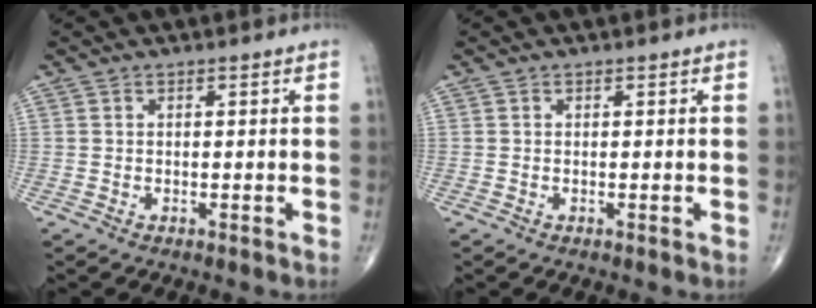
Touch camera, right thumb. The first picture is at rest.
{"total": 0.0}